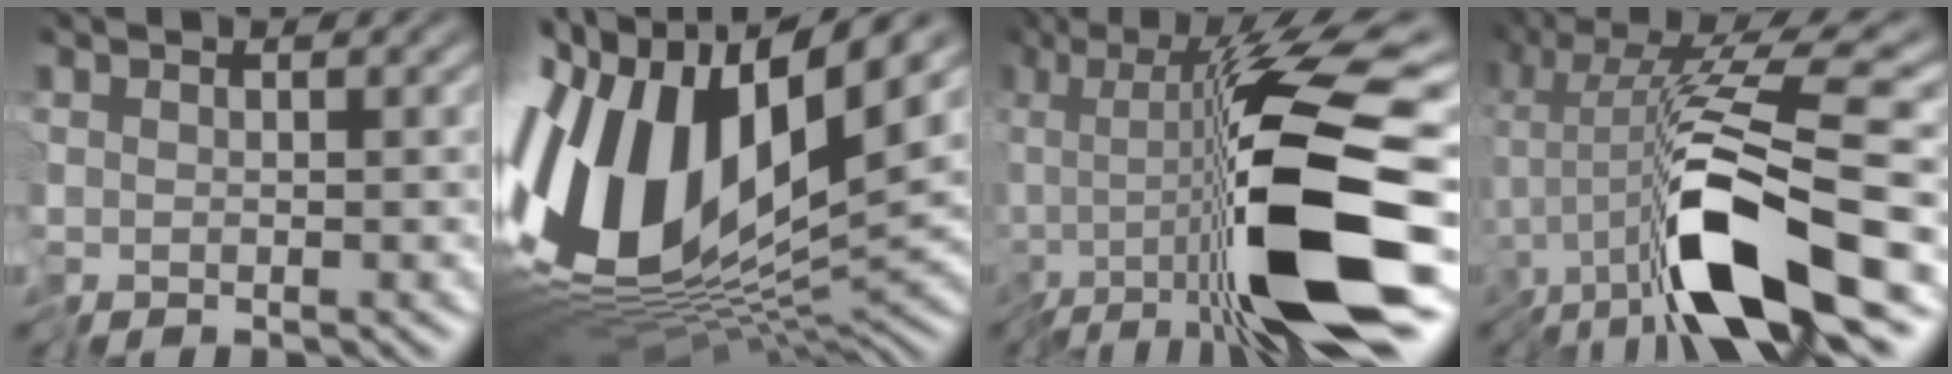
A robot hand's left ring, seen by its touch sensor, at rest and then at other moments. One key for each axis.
{"total": 16.5, "fx": 1.1, "fy": 8.2, "fz": 14.2, "tx": -0.302, "ty": 0.001, "tz": 0.008}
{"total": 12.2, "fx": -3.8, "fy": 1.9, "fz": 11.4, "tx": -0.183, "ty": -0.002, "tz": -0.076}
{"total": 11.5, "fx": -4.9, "fy": 1.4, "fz": 10.4, "tx": -0.170, "ty": 0.014, "tz": -0.093}